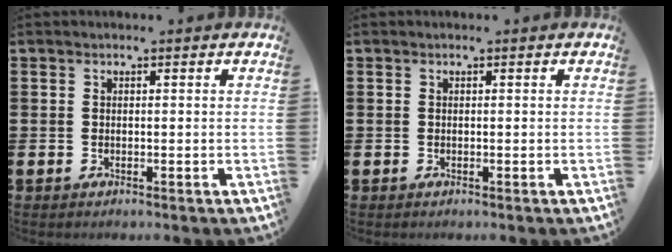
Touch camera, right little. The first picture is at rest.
{"total": 0.0}